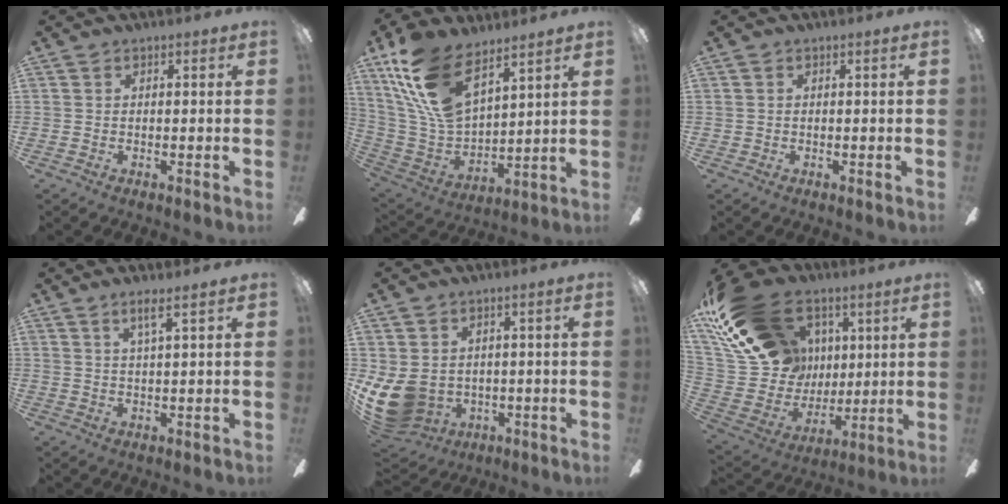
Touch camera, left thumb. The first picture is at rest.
{"total": 18.9, "force": [12.1, 8.3, 11.8], "torque": [-0.266, -0.066, 0.217]}
{"total": 0.0}
{"total": 4.0, "force": [2.8, -0.3, 2.8], "torque": [-0.062, -0.002, 0.046]}
{"total": 9.9, "force": [-1.0, 8.0, 5.8], "torque": [-0.148, -0.012, -0.012]}
{"total": 27.5, "force": [13.0, 19.2, 14.8], "torque": [-0.302, -0.041, 0.263]}